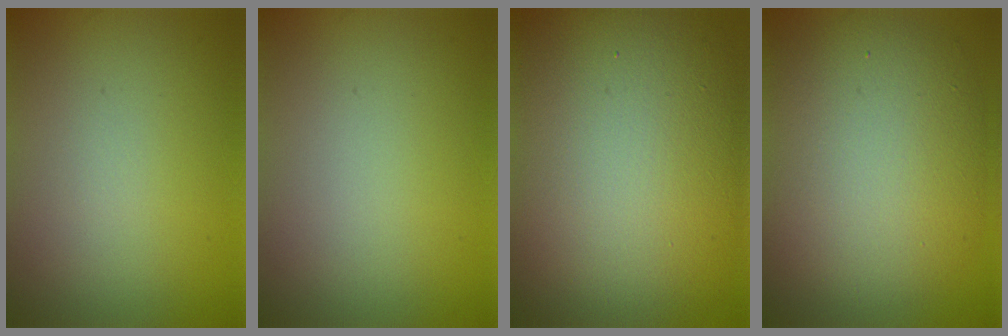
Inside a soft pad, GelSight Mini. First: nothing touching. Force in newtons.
{"total": 0.0}
{"total": 17.5, "press": 17.5, "slide": 1.4}
{"total": 10.4, "press": 10.4, "slide": 0.8}